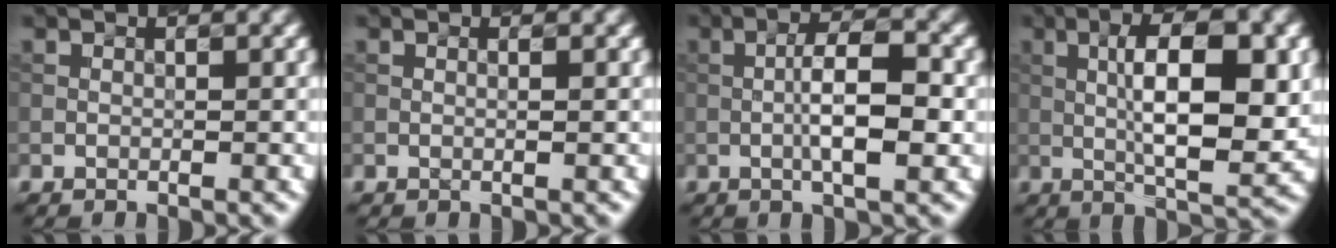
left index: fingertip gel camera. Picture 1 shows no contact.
{"total": 0.7, "force": [0.1, 0.2, 0.6], "torque": [-0.009, 0.001, -0.003]}
{"total": 5.6, "force": [-0.6, 1.4, 5.4], "torque": [-0.095, 0.008, -0.015]}
{"total": 9.3, "force": [0.8, 2.7, 8.8], "torque": [-0.133, 0.001, 0.012]}